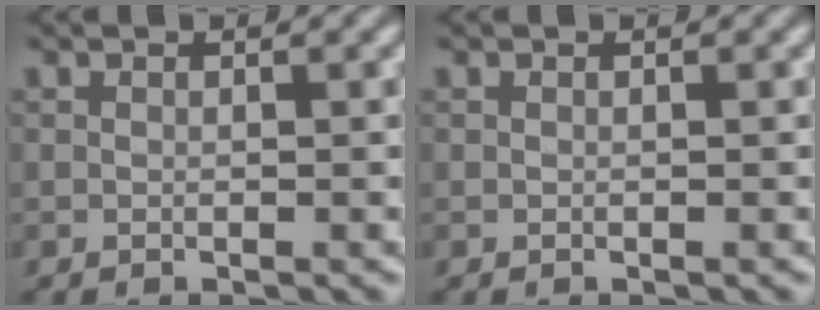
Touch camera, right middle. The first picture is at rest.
{"total": 0.0}